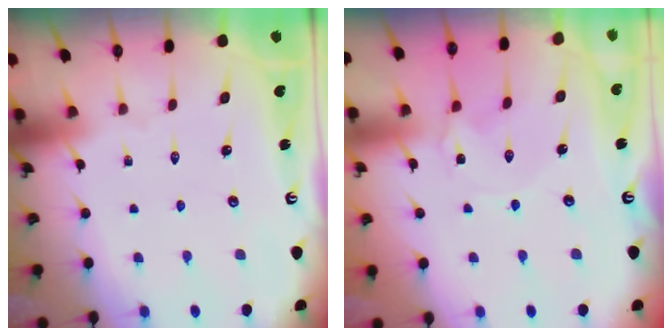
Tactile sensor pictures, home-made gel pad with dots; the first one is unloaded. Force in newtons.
{"total": 1.1, "press": 1.0, "slide": 0.3}